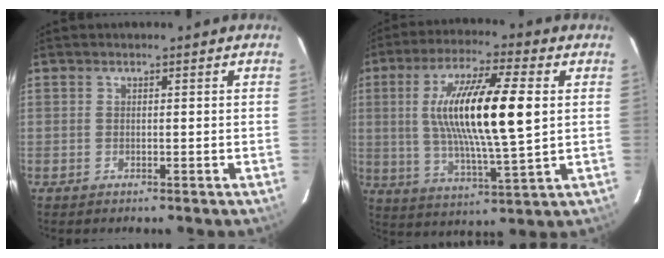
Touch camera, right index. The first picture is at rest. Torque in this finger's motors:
{"motor_torque": [2.13, 0.01, 1.05, 0.21]}